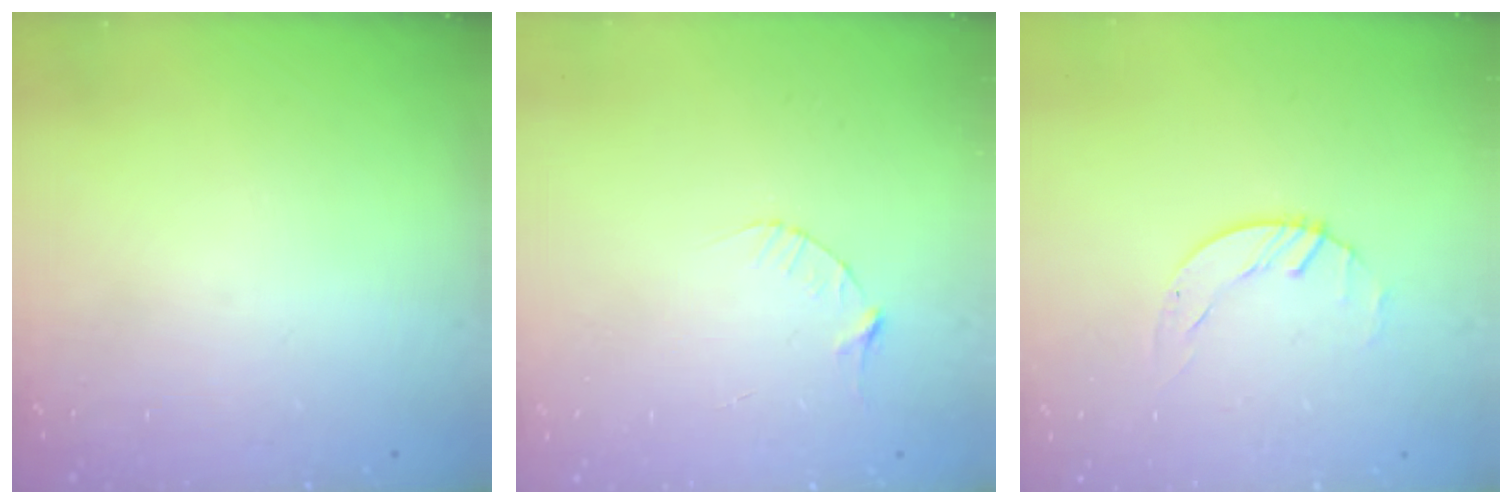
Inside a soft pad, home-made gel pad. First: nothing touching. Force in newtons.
{"total": 3.1, "press": 3.0, "slide": 0.4}
{"total": 0.6, "press": 0.6, "slide": 0.1}